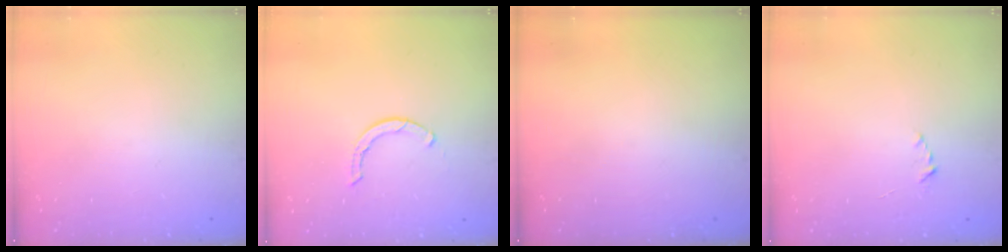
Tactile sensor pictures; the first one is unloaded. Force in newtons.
{"total": 1.7, "press": 1.6, "slide": 0.3}
{"total": 0.0}
{"total": 1.9, "press": 1.9, "slide": 0.2}